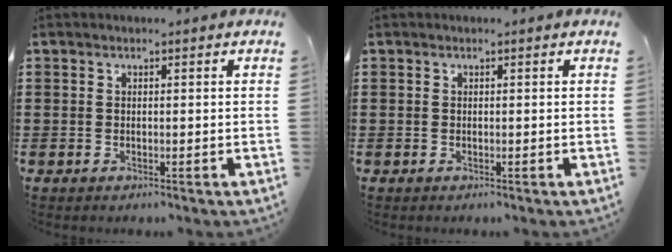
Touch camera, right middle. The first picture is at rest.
{"total": 0.0}